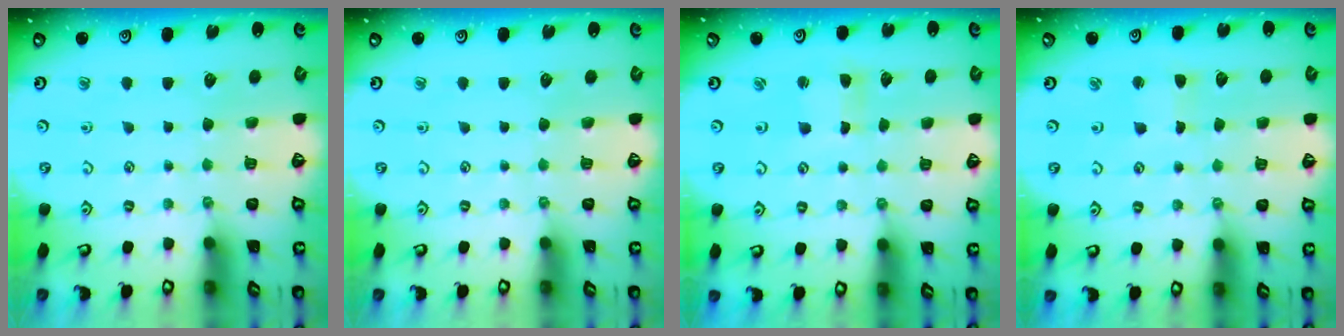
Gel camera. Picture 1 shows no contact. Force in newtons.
{"total": 0.0}
{"total": 2.5, "press": 2.5, "slide": 0.3}
{"total": 2.1, "press": 2.1, "slide": 0.5}